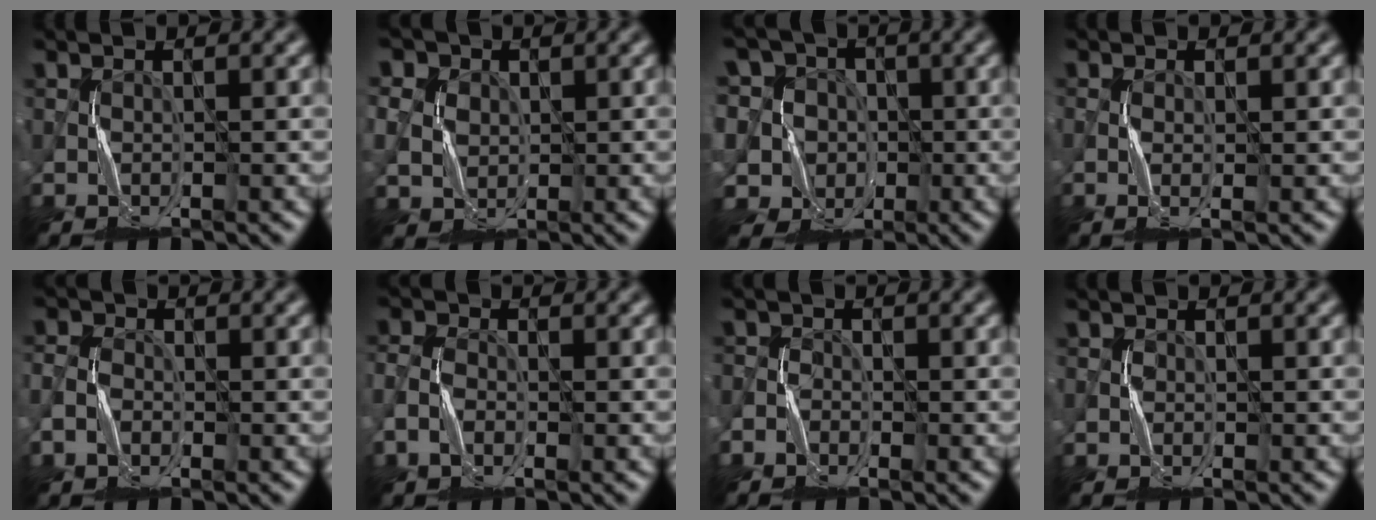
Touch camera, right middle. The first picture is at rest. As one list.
[{"total": 8.0, "force": [3.3, 6.3, 3.6], "torque": [-0.085, 0.029, 0.041]}, {"total": 10.0, "force": [2.9, 8.7, 4.0], "torque": [-0.097, 0.034, 0.017]}, {"total": 1.0, "force": [-0.2, 0.0, 0.9], "torque": [-0.022, 0.001, -0.006]}, {"total": 2.3, "force": [-1.2, 1.7, 1.1], "torque": [-0.024, -0.002, -0.020]}, {"total": 2.4, "force": [-1.2, 1.5, 1.5], "torque": [-0.037, 0.003, -0.029]}, {"total": 2.0, "force": [-1.3, 1.4, 0.4], "torque": [0.004, 0.005, -0.026]}, {"total": 0.6, "force": [-0.3, 0.5, 0.0], "torque": [0.002, 0.001, -0.008]}]